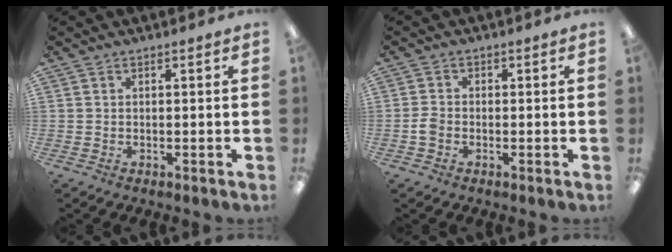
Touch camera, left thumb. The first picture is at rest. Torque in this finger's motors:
{"motor_torque": [-0.25, 0.25, 0.13, -0.15, 0.05]}